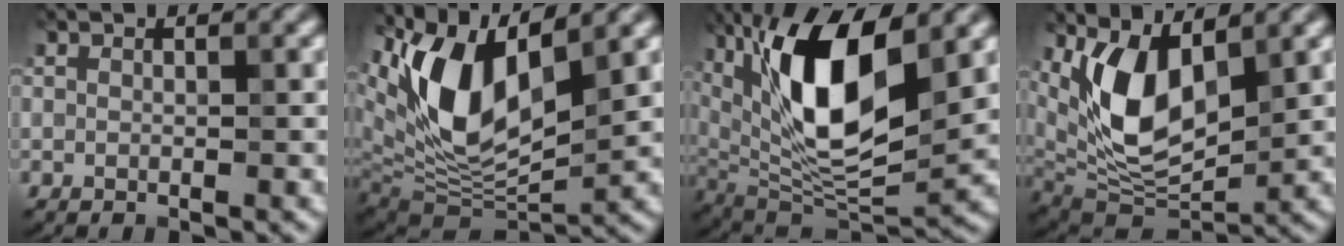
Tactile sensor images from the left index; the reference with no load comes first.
{"total": 12.0, "force": [4.7, 5.4, 9.6], "torque": [-0.192, -0.001, 0.087]}
{"total": 12.4, "force": [3.8, 4.7, 10.8], "torque": [-0.189, -0.002, 0.071]}
{"total": 8.3, "force": [2.6, 4.1, 6.7], "torque": [-0.135, -0.020, 0.050]}